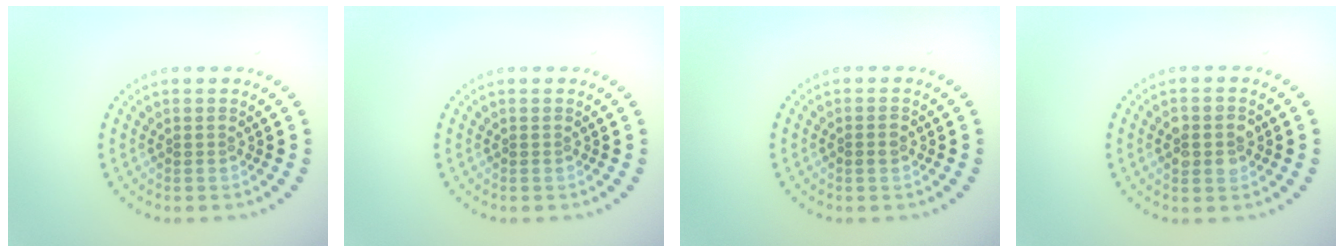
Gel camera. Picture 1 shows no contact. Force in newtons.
{"total": 0.0}
{"total": 1.0, "press": 0.9, "slide": 0.2}
{"total": 3.0, "press": 2.9, "slide": 0.2}